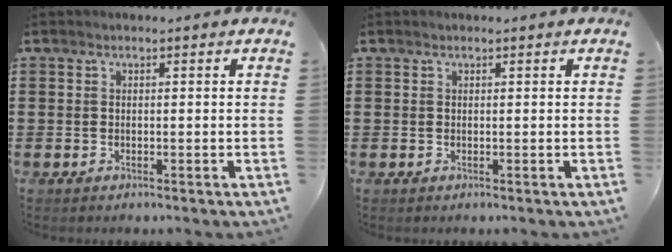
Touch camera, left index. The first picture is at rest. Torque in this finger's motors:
{"motor_torque": [-0.04, 0.00, -0.03, -0.02]}